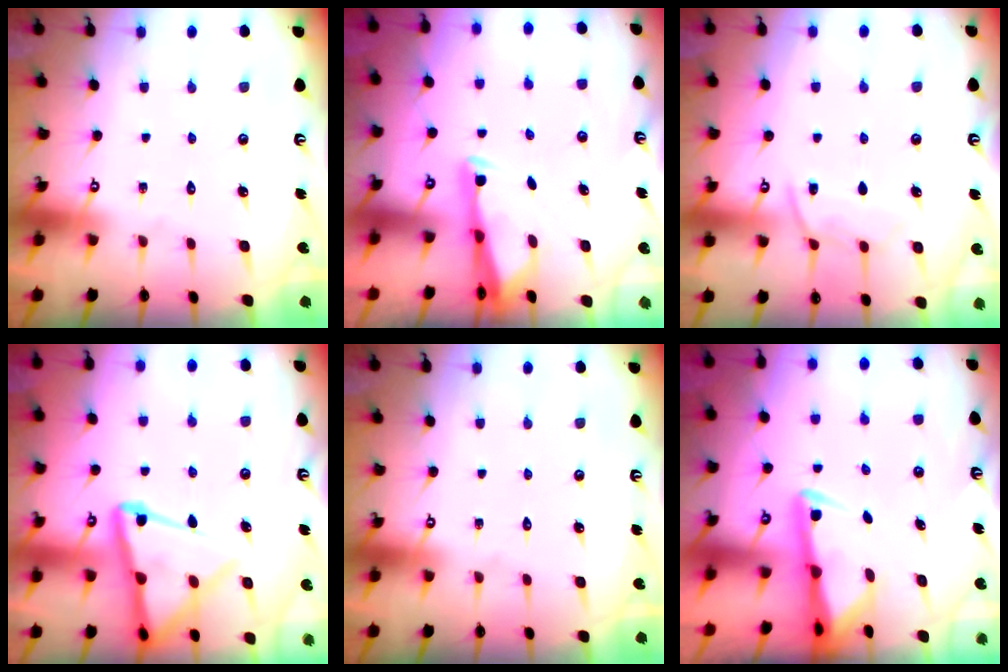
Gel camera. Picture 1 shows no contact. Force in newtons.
{"total": 2.9, "press": 2.8, "slide": 0.7}
{"total": 9.4, "press": 9.3, "slide": 1.1}
{"total": 14.6, "press": 14.5, "slide": 1.6}
{"total": 0.0}
{"total": 3.0, "press": 2.9, "slide": 0.6}